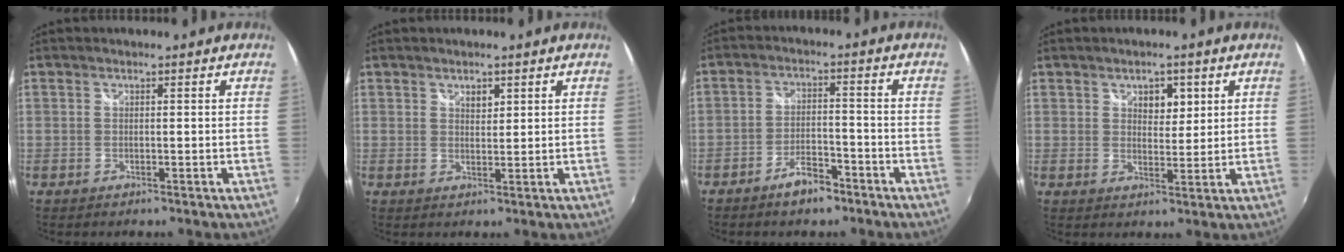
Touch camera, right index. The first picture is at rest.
{"total": 2.0, "force": [1.2, 1.2, 1.0], "torque": [-0.012, 0.003, 0.021]}
{"total": 5.7, "force": [-4.2, 2.0, 3.3], "torque": [-0.073, 0.006, -0.066]}
{"total": 4.1, "force": [1.9, 2.6, 2.5], "torque": [-0.032, 0.005, 0.031]}